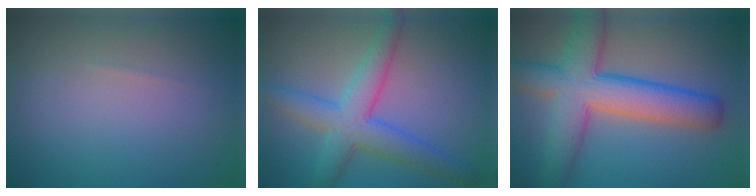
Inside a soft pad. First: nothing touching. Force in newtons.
{"total": 5.5, "press": 5.5, "slide": 0.1}
{"total": 8.5, "press": 8.5, "slide": 0.2}